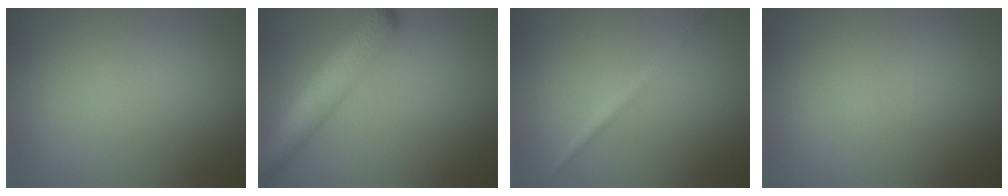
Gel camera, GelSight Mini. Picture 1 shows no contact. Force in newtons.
{"total": 7.6, "press": 7.6, "slide": 0.3}
{"total": 2.0, "press": 2.0, "slide": 0.1}
{"total": 0.0}